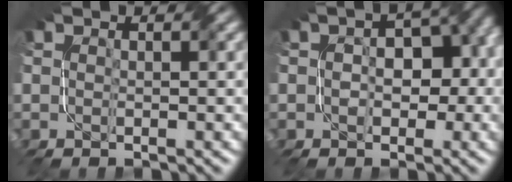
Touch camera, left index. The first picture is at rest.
{"total": 5.8, "force": [-1.1, 3.7, 4.3], "torque": [-0.035, 0.017, -0.009]}